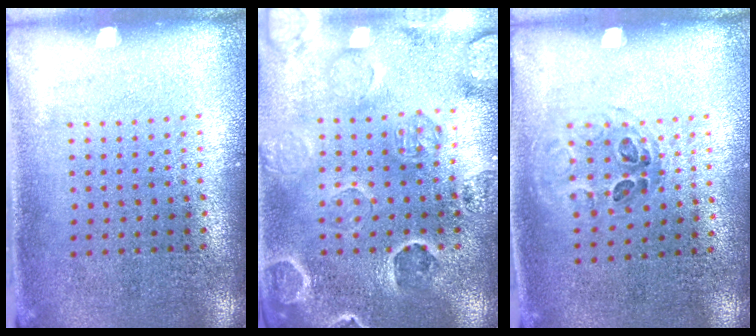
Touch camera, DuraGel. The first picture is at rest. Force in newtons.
{"total": 2.8, "press": 2.7, "slide": 0.8}
{"total": 1.0, "press": 0.7, "slide": 0.7}